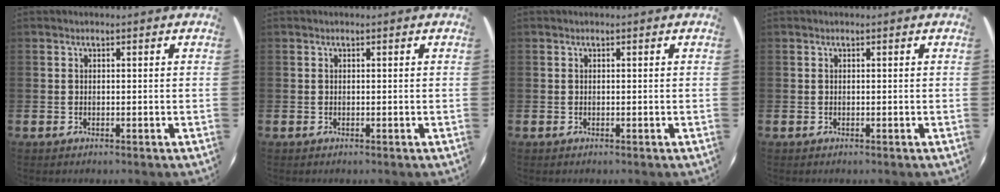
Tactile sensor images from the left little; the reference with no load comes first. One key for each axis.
{"total": 0.0}
{"total": 0.0}
{"total": 0.0}